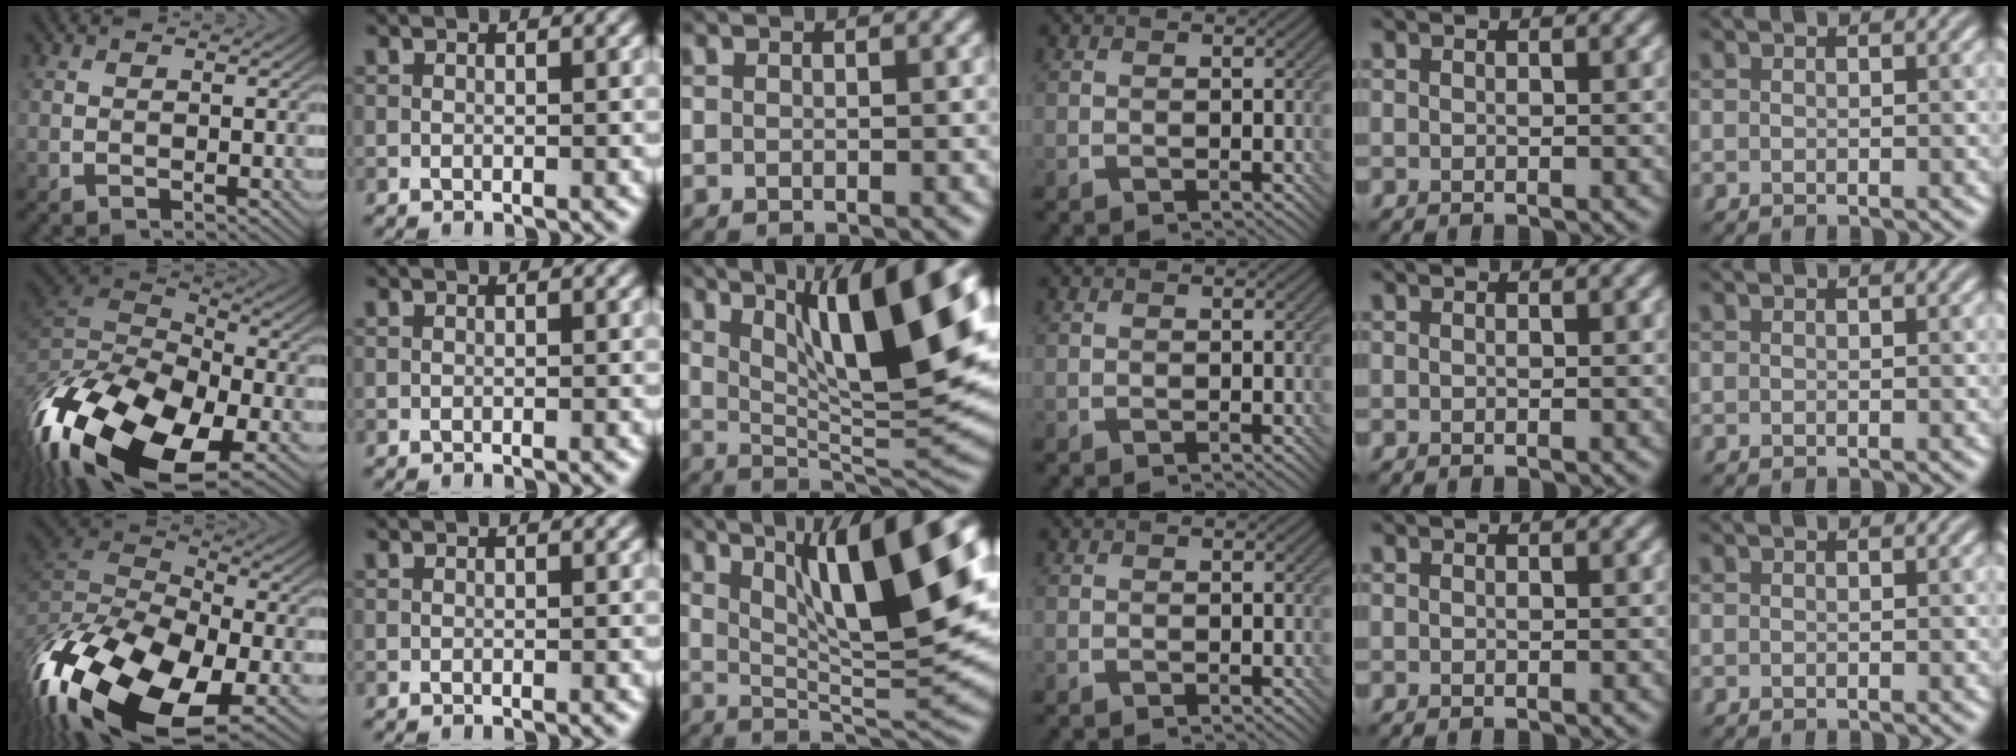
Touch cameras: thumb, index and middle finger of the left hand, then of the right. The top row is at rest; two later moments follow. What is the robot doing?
{"motion": "insert", "object": "bottle cap"}